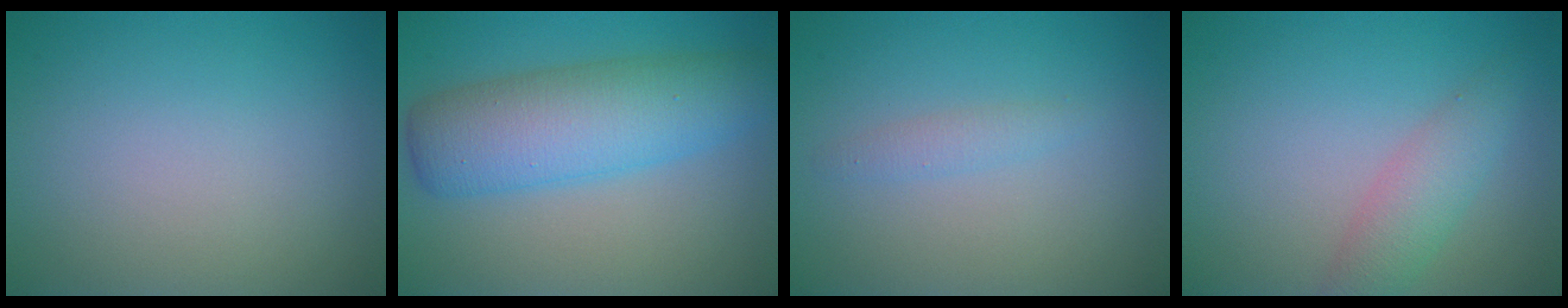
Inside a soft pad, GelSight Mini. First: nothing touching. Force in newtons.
{"total": 7.6, "press": 7.6, "slide": 0.1}
{"total": 1.1, "press": 1.1, "slide": 0.1}
{"total": 3.0, "press": 3.0, "slide": 0.1}